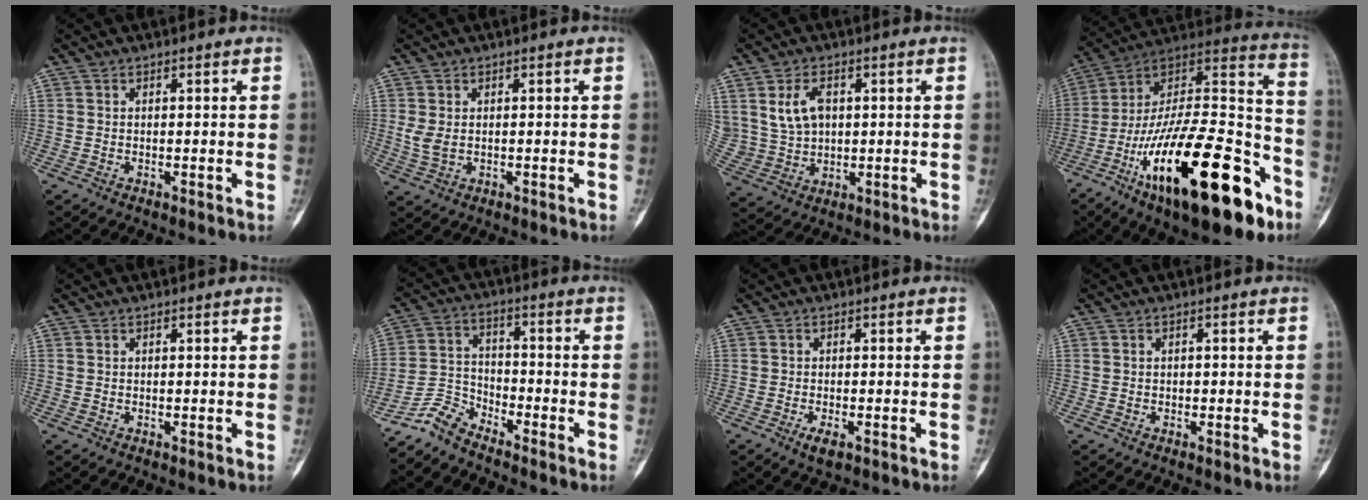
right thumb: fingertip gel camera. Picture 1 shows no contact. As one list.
[{"total": 2.8, "force": [0.2, 1.8, 2.1], "torque": [-0.049, 0.000, 0.008]}, {"total": 7.9, "force": [2.4, 5.5, 5.1], "torque": [-0.084, -0.006, 0.059]}, {"total": 35.0, "force": [-16.8, 12.8, 27.9], "torque": [-0.421, 0.068, -0.272]}, {"total": 0.0}, {"total": 5.9, "force": [-5.7, 1.6, 0.8], "torque": [-0.012, 0.044, -0.122]}, {"total": 2.6, "force": [-1.3, 0.9, 2.1], "torque": [-0.036, -0.002, -0.023]}, {"total": 0.6, "force": [-0.1, 0.5, 0.2], "torque": [0.000, 0.003, -0.003]}]